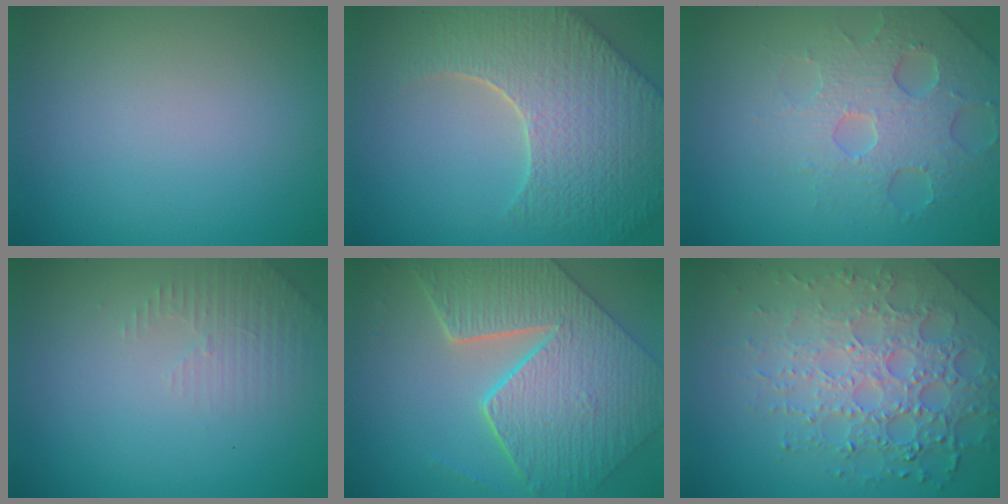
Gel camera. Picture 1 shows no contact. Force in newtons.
{"total": 9.0, "press": 6.4, "slide": 6.3}
{"total": 4.3, "press": 4.2, "slide": 0.7}
{"total": 1.9, "press": 1.8, "slide": 0.6}
{"total": 9.3, "press": 6.8, "slide": 6.4}
{"total": 7.8, "press": 5.5, "slide": 5.5}